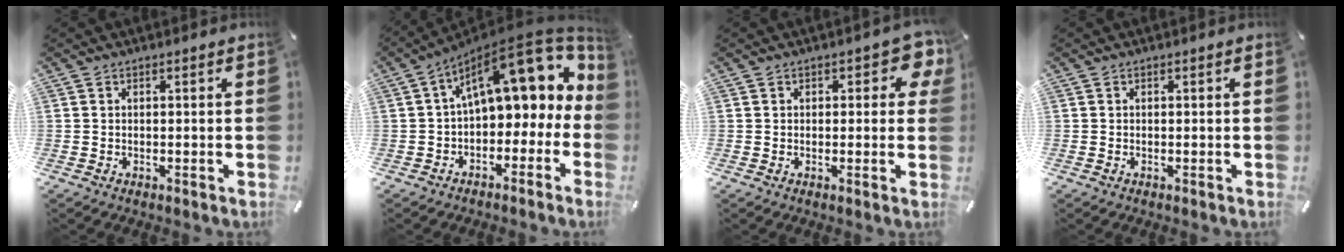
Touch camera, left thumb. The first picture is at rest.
{"total": 18.2, "force": [7.1, 9.5, 13.8], "torque": [-0.187, -0.046, 0.121]}
{"total": 4.8, "force": [1.9, 2.8, 3.3], "torque": [-0.029, -0.003, 0.027]}
{"total": 0.0}